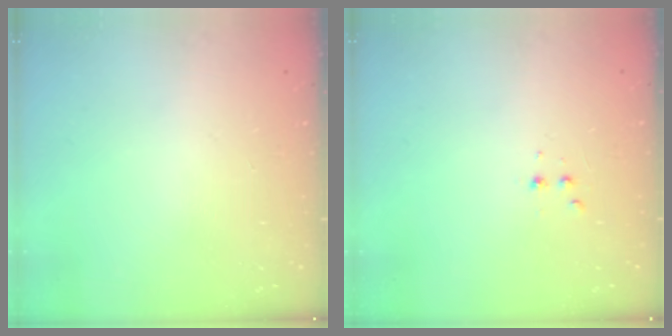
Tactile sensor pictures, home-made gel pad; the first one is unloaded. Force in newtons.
{"total": 2.9, "press": 2.7, "slide": 1.0}